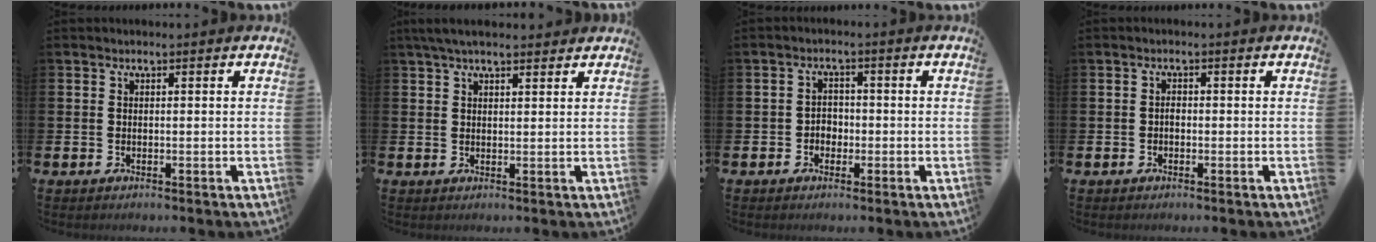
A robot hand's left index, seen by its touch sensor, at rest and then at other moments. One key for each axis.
{"total": 3.6, "fx": 3.1, "fy": 0.9, "fz": 1.6, "tx": -0.033, "ty": -0.004, "tz": 0.056}
{"total": 2.2, "fx": -0.9, "fy": 1.8, "fz": 0.8, "tx": -0.001, "ty": 0.000, "tz": -0.025}
{"total": 1.0, "fx": -0.4, "fy": 0.7, "fz": 0.6, "tx": -0.003, "ty": -0.001, "tz": -0.010}